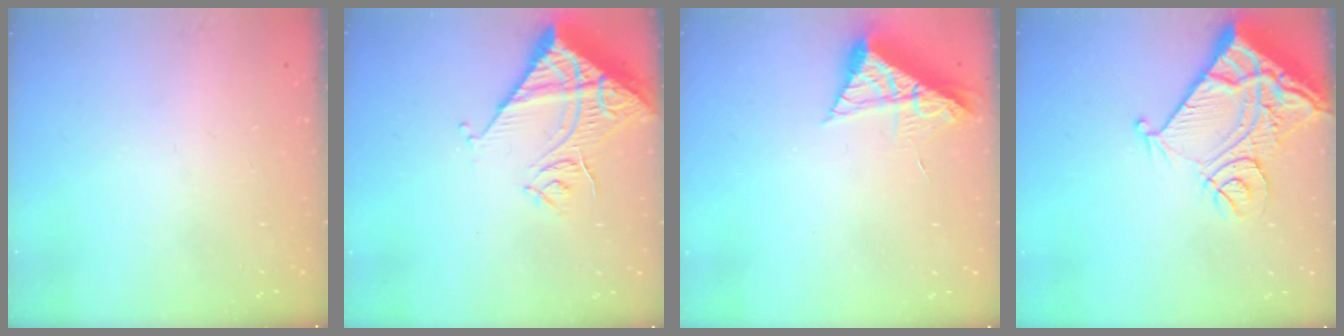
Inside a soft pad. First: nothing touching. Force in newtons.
{"total": 13.2, "press": 13.1, "slide": 1.7}
{"total": 7.9, "press": 7.8, "slide": 0.7}
{"total": 16.1, "press": 16.0, "slide": 2.0}